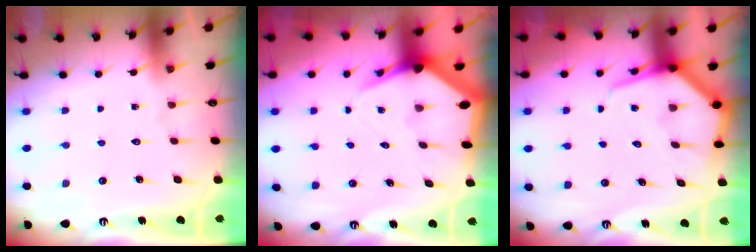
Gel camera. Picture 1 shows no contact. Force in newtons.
{"total": 5.3, "press": 5.3, "slide": 0.7}
{"total": 6.4, "press": 6.4, "slide": 0.7}